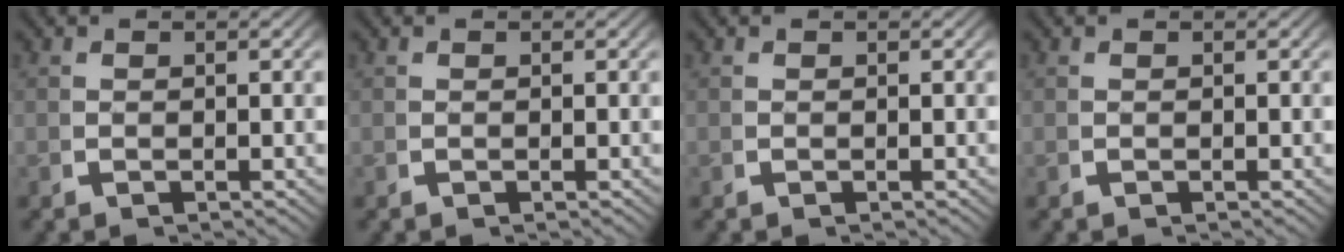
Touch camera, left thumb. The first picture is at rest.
{"total": 0.0}
{"total": 0.0}
{"total": 0.0}